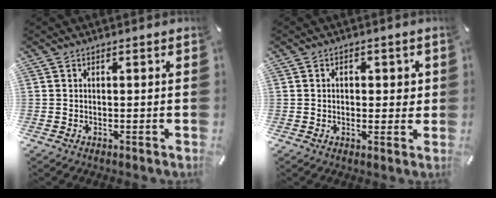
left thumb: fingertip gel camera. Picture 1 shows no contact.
{"total": 3.0, "force": [0.1, 2.3, 1.9], "torque": [-0.013, 0.000, -0.007]}